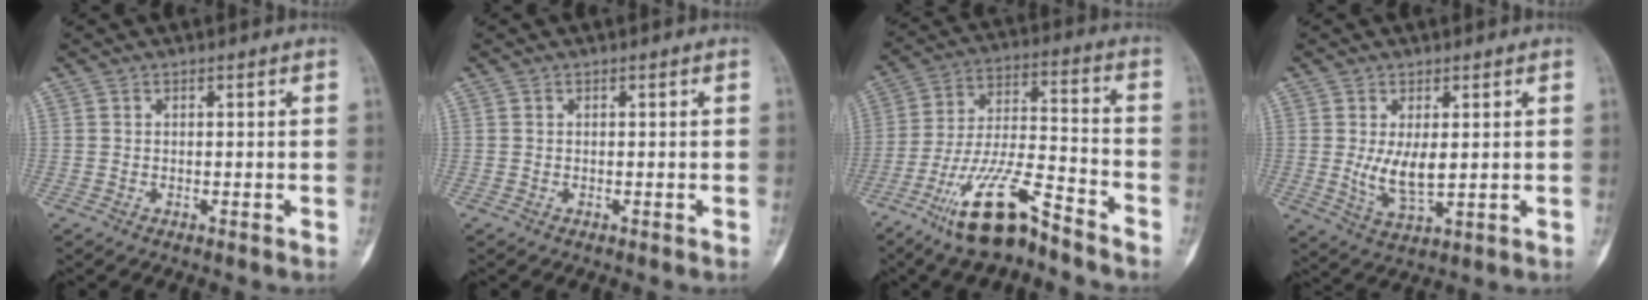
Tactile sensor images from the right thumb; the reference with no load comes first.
{"total": 0.0}
{"total": 15.9, "force": [-11.0, 3.9, 10.8], "torque": [-0.209, 0.069, -0.201]}
{"total": 6.5, "force": [0.6, 2.8, 5.8], "torque": [-0.106, -0.019, 0.021]}